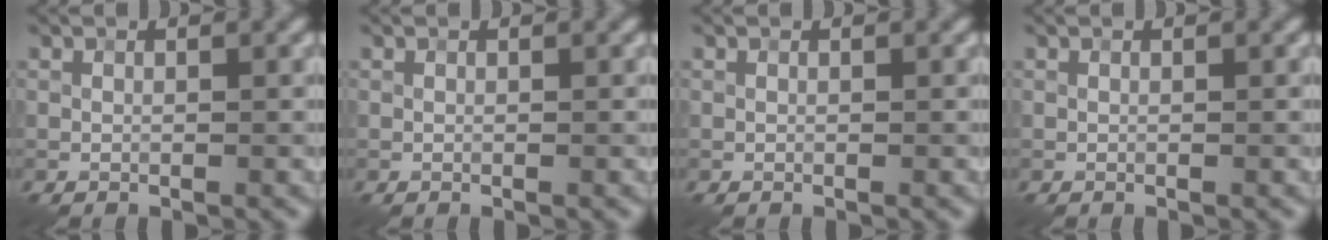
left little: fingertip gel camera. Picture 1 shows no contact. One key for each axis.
{"total": 0.0}
{"total": 0.0}
{"total": 0.0}